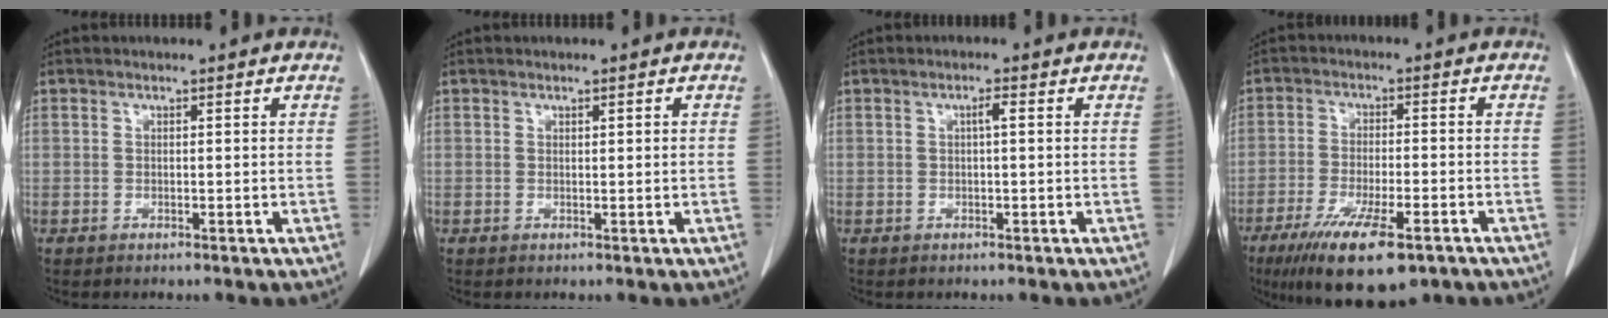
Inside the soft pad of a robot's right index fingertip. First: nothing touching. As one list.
[{"total": 0.7, "force": [0.2, 0.1, 0.7], "torque": [-0.013, 0.001, 0.004]}, {"total": 1.3, "force": [0.2, 0.1, 1.3], "torque": [-0.023, 0.004, 0.003]}, {"total": 13.4, "force": [-8.5, 3.2, 9.9], "torque": [-0.169, -0.029, -0.135]}]